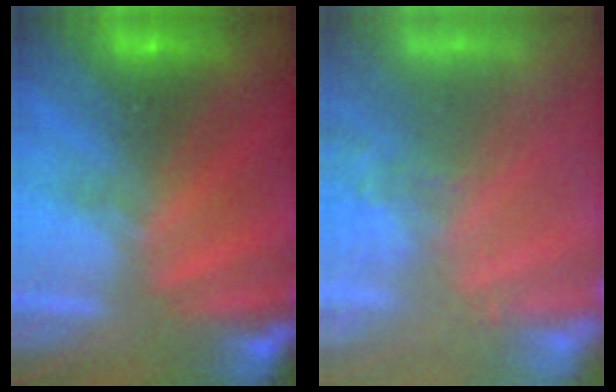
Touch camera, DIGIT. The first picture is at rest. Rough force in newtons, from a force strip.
{"total": 7.2}